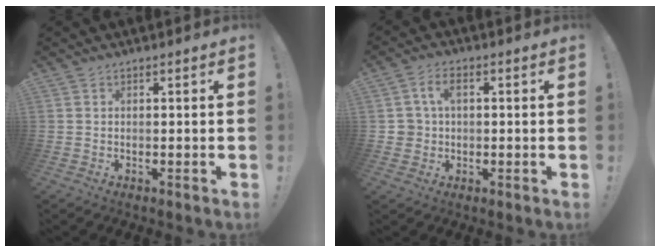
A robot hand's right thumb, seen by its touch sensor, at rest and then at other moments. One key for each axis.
{"total": 5.6, "fx": 1.2, "fy": 4.2, "fz": 3.4, "tx": -0.065, "ty": 0.005, "tz": 0.021}